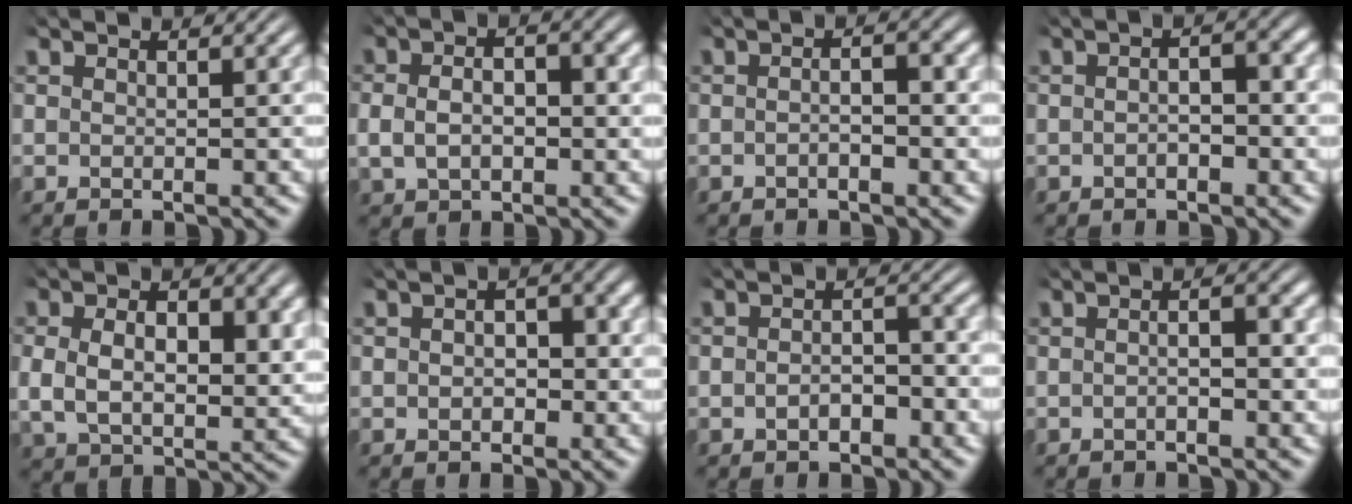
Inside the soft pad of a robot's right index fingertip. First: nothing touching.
{"total": 3.8, "force": [-0.4, 2.4, 2.9], "torque": [-0.052, -0.001, -0.001]}
{"total": 2.1, "force": [-0.5, 0.6, 1.9], "torque": [-0.023, 0.005, -0.016]}
{"total": 2.4, "force": [-0.4, 0.9, 2.1], "torque": [-0.024, 0.007, -0.013]}
{"total": 5.8, "force": [0.6, 4.1, 4.0], "torque": [-0.088, -0.016, 0.021]}
{"total": 2.3, "force": [0.0, 1.5, 1.8], "torque": [-0.022, 0.001, -0.001]}
{"total": 2.2, "force": [-1.1, 1.2, 1.4], "torque": [-0.016, 0.003, -0.021]}
{"total": 2.1, "force": [-0.3, 0.6, 2.0], "torque": [-0.025, 0.007, -0.012]}